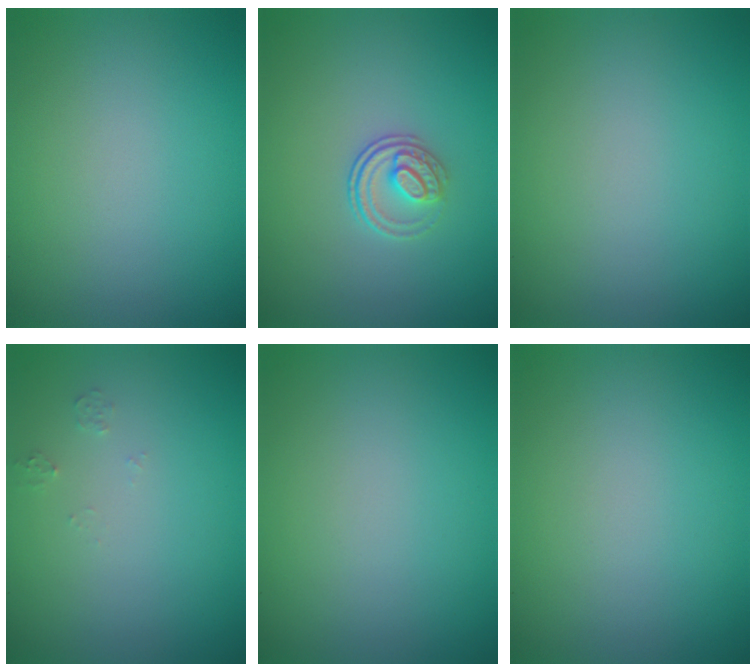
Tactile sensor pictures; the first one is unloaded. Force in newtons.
{"total": 2.3, "press": 1.7, "slide": 1.5}
{"total": 0.0}
{"total": 0.7, "press": 0.7, "slide": 0.1}
{"total": 0.0}
{"total": 0.0}